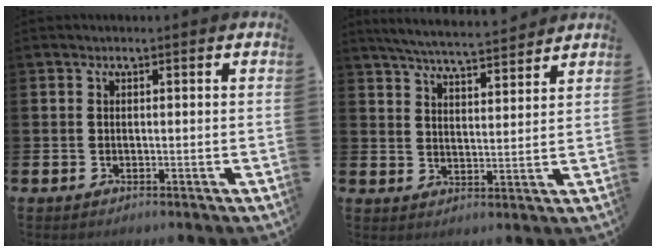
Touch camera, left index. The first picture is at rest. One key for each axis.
{"total": 5.6, "fx": 5.5, "fy": -0.1, "fz": 1.1, "tx": -0.036, "ty": -0.035, "tz": 0.095}